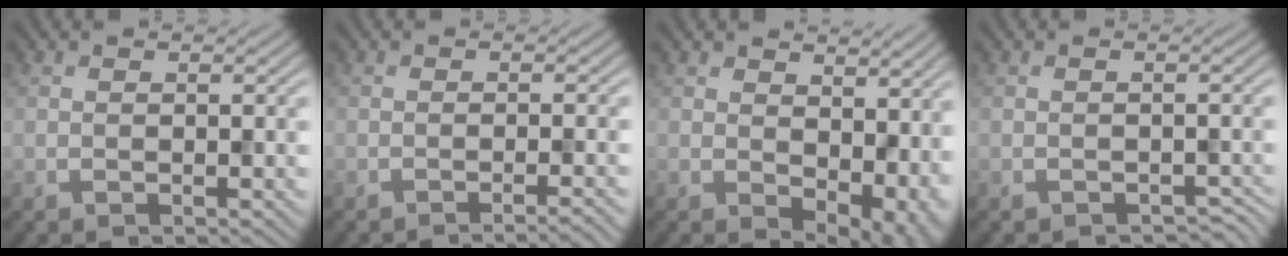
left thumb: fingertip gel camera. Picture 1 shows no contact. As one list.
[{"total": 2.5, "force": [-1.5, 0.4, 2.0], "torque": [-0.018, 0.003, -0.034]}, {"total": 9.3, "force": [1.0, 5.9, 7.1], "torque": [-0.100, -0.027, 0.037]}, {"total": 1.5, "force": [-1.3, 0.6, 0.5], "torque": [-0.004, -0.006, -0.015]}]